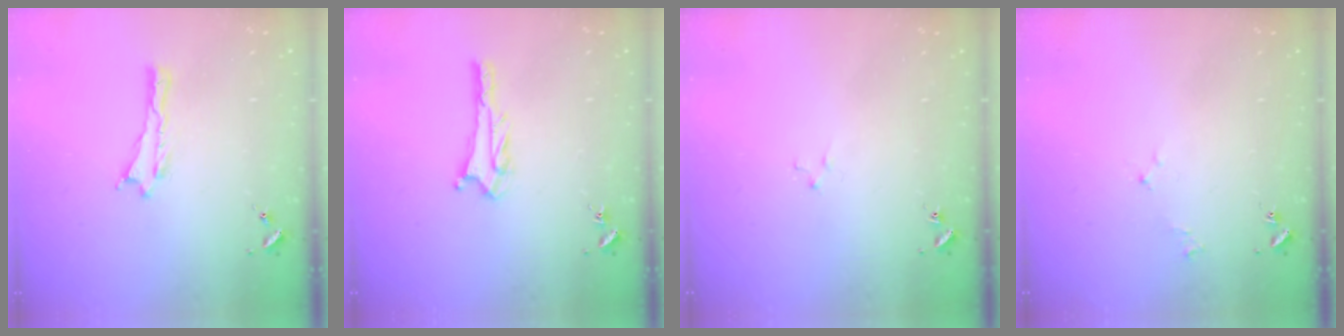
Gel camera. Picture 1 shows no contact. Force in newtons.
{"total": 2.8, "press": 2.8, "slide": 0.2}
{"total": 1.5, "press": 1.5, "slide": 0.2}
{"total": 1.6, "press": 1.5, "slide": 0.3}